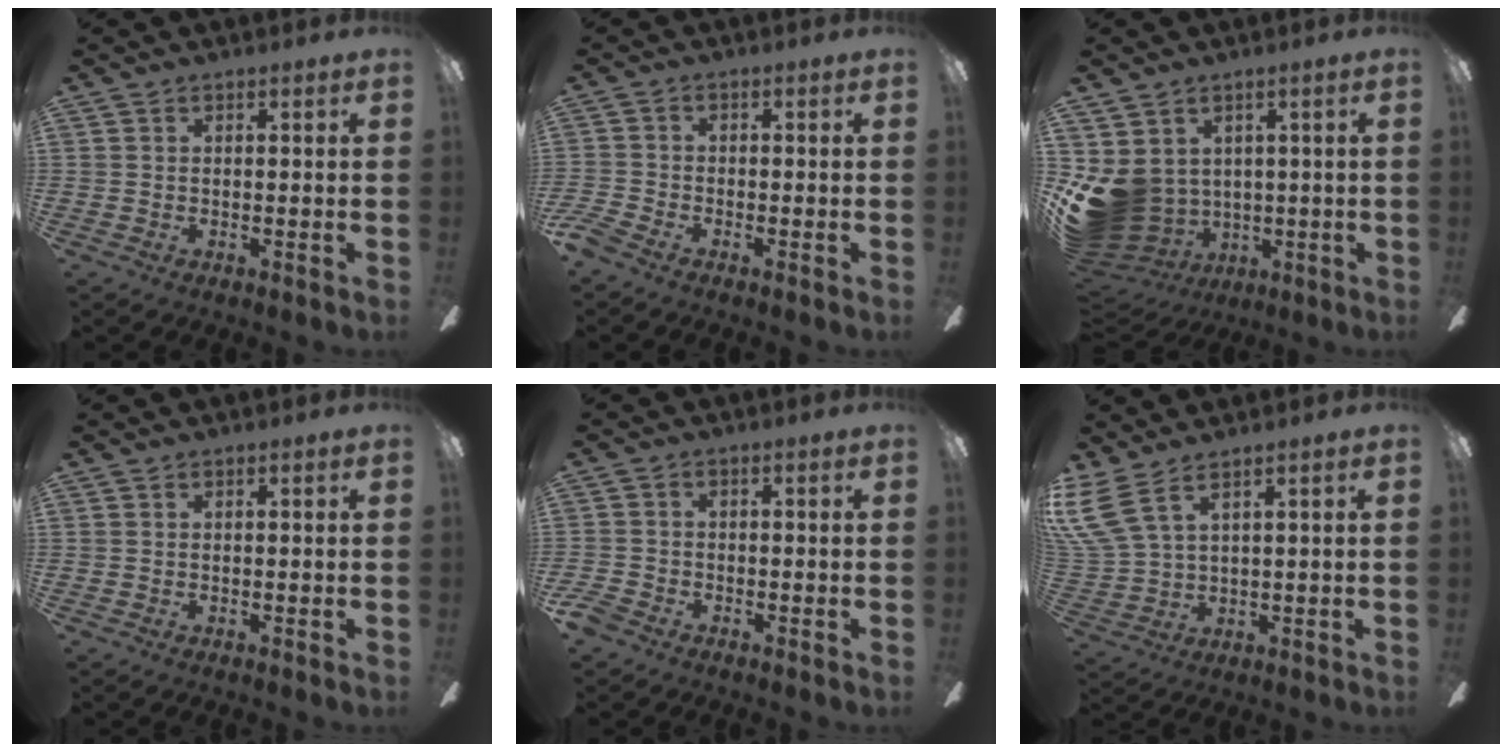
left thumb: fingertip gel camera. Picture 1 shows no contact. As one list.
[{"total": 3.3, "force": [-2.5, 1.2, 1.8], "torque": [-0.046, 0.006, -0.051]}, {"total": 11.4, "force": [0.1, 10.1, 5.4], "torque": [-0.142, -0.015, 0.011]}, {"total": 0.0}, {"total": 3.2, "force": [-2.3, 1.8, 1.4], "torque": [-0.039, 0.007, -0.049]}, {"total": 8.9, "force": [5.4, 3.5, 6.1], "torque": [-0.144, -0.025, 0.107]}]